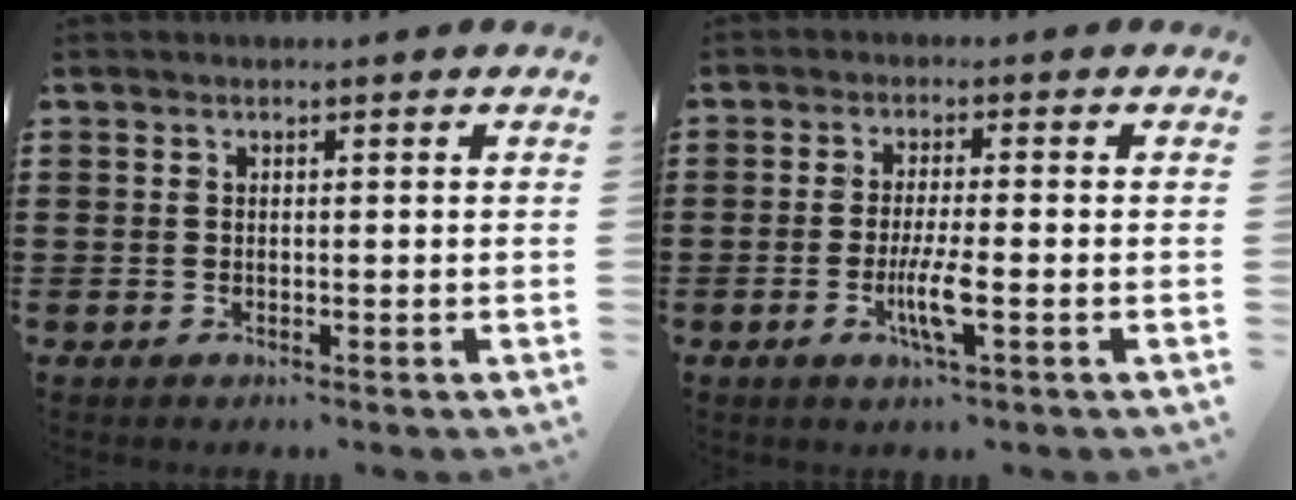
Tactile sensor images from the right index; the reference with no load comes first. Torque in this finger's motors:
{"motor_torque": [0.36, 0.04, 0.14, 0.10]}